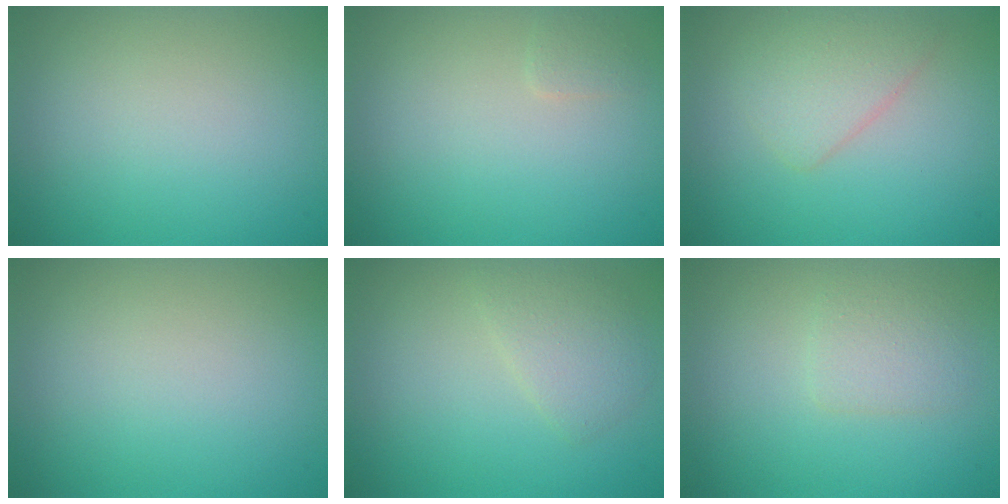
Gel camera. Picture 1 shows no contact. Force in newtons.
{"total": 0.7, "press": 0.7, "slide": 0.0}
{"total": 2.4, "press": 2.4, "slide": 0.2}
{"total": 0.0}
{"total": 2.2, "press": 2.2, "slide": 0.0}
{"total": 1.9, "press": 1.9, "slide": 0.0}